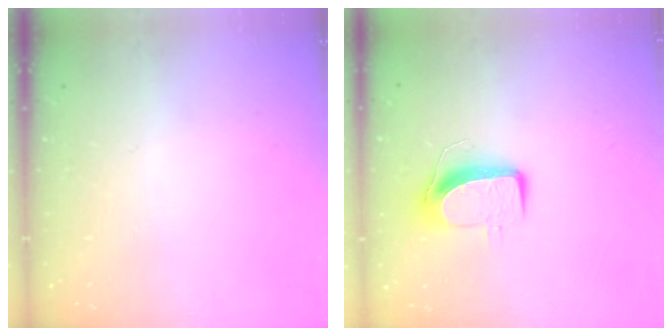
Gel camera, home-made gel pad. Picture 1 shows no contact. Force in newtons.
{"total": 9.9, "press": 9.8, "slide": 1.1}